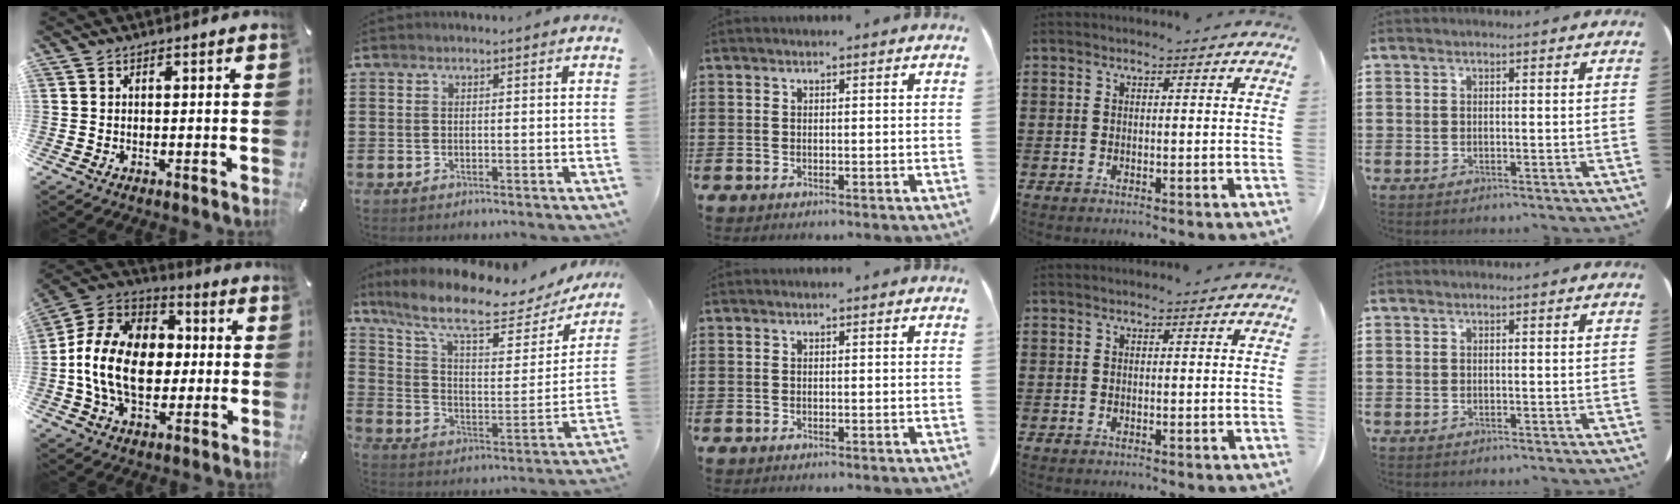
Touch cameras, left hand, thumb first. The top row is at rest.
{"thumb": {"total": 15.9, "force": [-2.5, 12.0, 10.1], "torque": [-0.223, 0.023, -0.044]}, "index": {"total": 10.8, "force": [8.1, 2.3, 6.8], "torque": [-0.156, -0.044, 0.136]}}